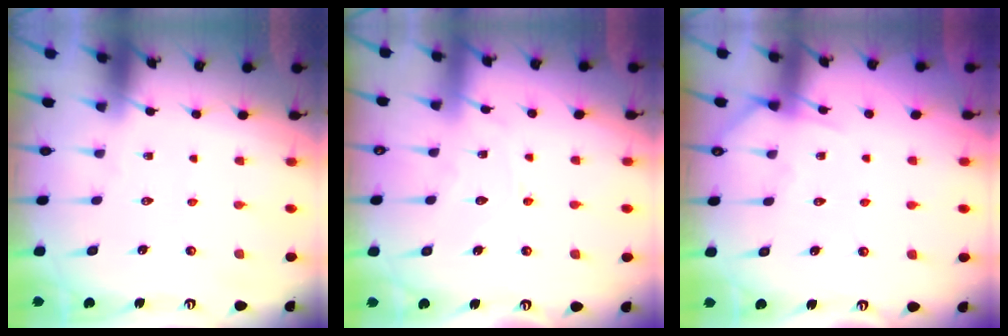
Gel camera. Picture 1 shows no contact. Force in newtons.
{"total": 7.9, "press": 7.9, "slide": 0.6}
{"total": 6.0, "press": 5.9, "slide": 0.7}